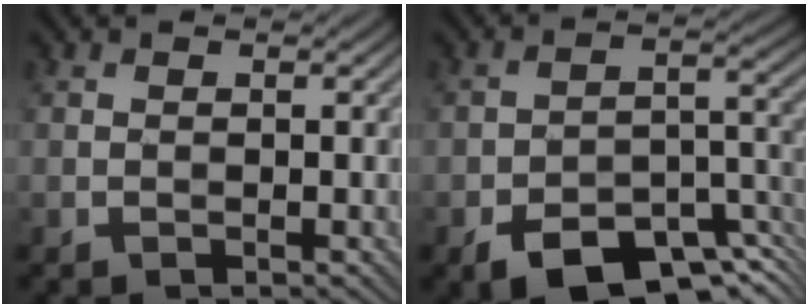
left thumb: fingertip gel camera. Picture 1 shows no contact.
{"total": 9.6, "force": [-6.4, 4.3, 5.8], "torque": [-0.084, -0.009, -0.113]}